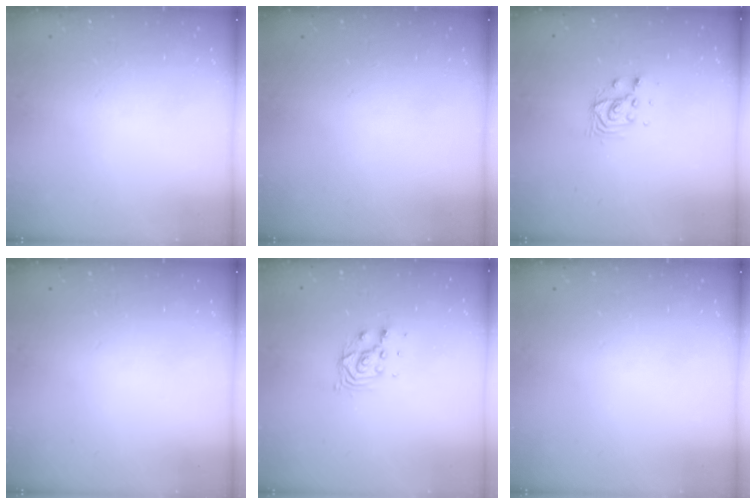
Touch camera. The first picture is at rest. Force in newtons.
{"total": 0.0}
{"total": 5.4, "press": 5.4, "slide": 0.1}
{"total": 0.0}
{"total": 6.8, "press": 6.8, "slide": 0.5}
{"total": 0.0}